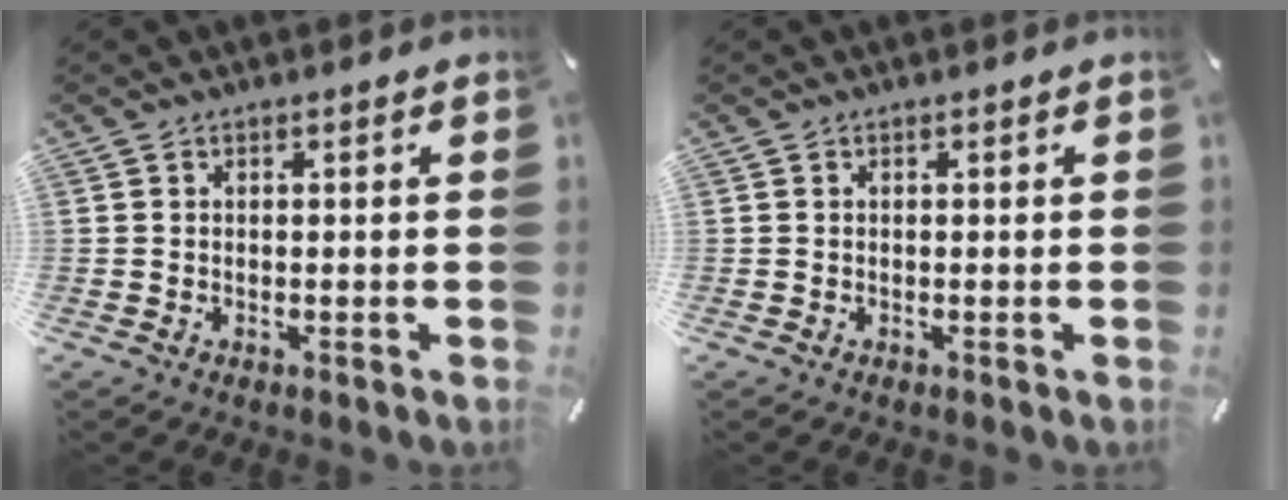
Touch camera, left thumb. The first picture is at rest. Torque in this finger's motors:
{"motor_torque": [-0.02, -0.01, -0.02, 0.00, 0.01]}